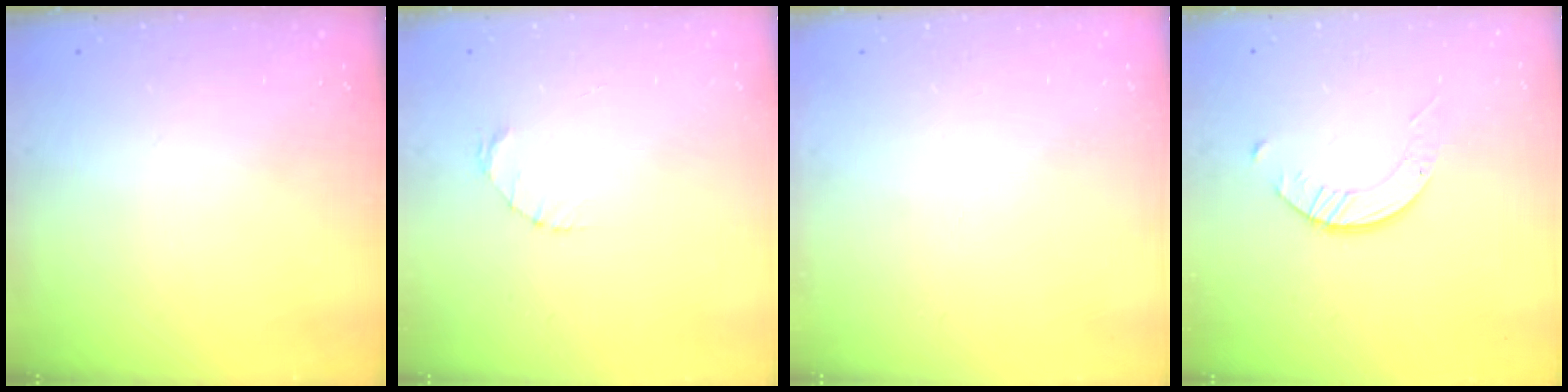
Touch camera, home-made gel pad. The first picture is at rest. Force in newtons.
{"total": 1.4, "press": 1.4, "slide": 0.2}
{"total": 0.0}
{"total": 2.4, "press": 2.4, "slide": 0.3}